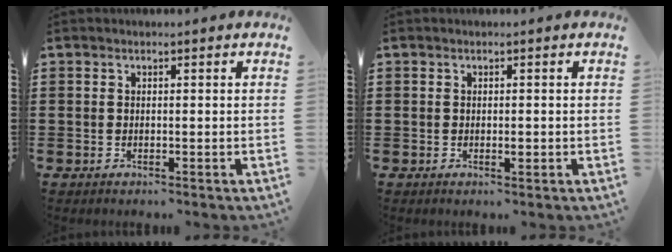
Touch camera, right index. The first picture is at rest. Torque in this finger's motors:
{"motor_torque": [0.58, -0.06, 0.00, 0.03]}